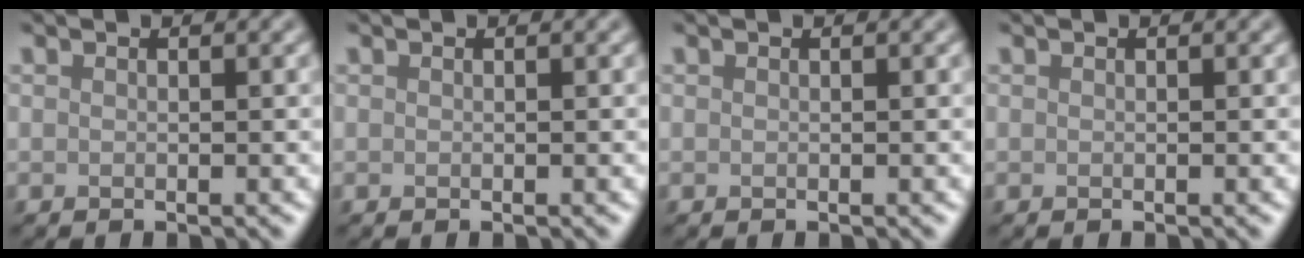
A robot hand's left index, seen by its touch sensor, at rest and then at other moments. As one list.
[{"total": 0.0}, {"total": 0.0}, {"total": 0.0}]